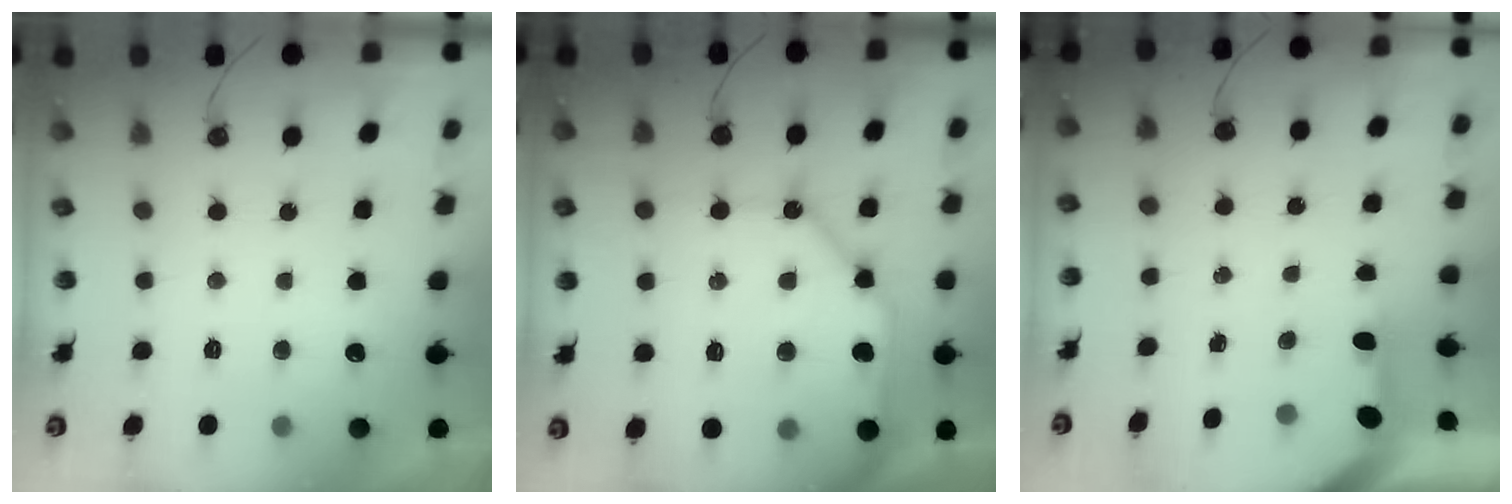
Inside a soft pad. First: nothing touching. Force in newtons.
{"total": 14.0, "press": 13.9, "slide": 1.6}
{"total": 3.0, "press": 3.0, "slide": 0.2}